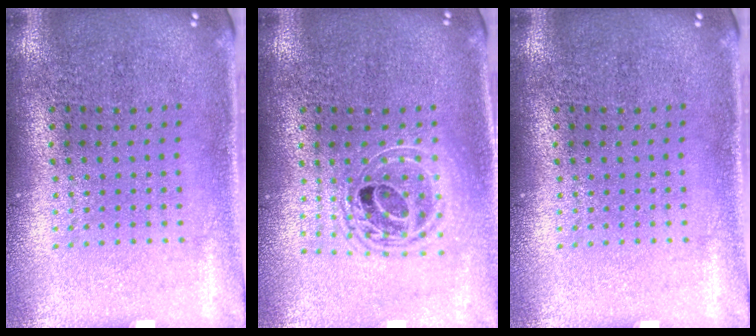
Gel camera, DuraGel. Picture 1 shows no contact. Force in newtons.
{"total": 1.7, "press": 1.4, "slide": 1.0}
{"total": 0.0}